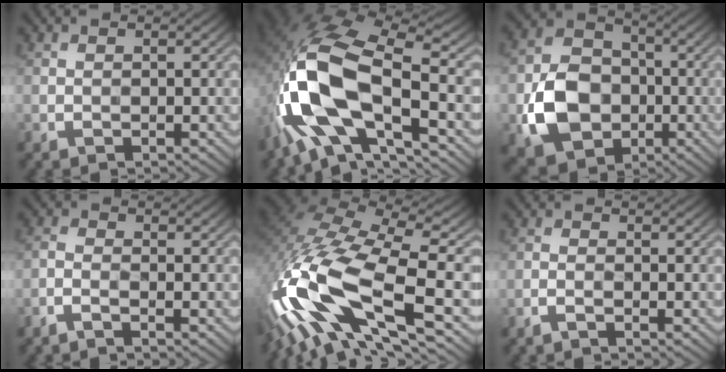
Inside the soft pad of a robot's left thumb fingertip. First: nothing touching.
{"total": 18.3, "force": [-4.7, 8.9, 15.3], "torque": [-0.344, -0.016, -0.086]}
{"total": 11.2, "force": [-3.1, 8.7, 6.3], "torque": [-0.139, -0.010, -0.064]}
{"total": 1.8, "force": [-1.3, 0.2, 1.1], "torque": [-0.028, 0.001, -0.036]}
{"total": 18.5, "force": [-5.7, 8.0, 15.7], "torque": [-0.370, -0.019, -0.104]}
{"total": 1.2, "force": [-0.9, 0.1, 0.8], "torque": [-0.014, 0.003, -0.024]}